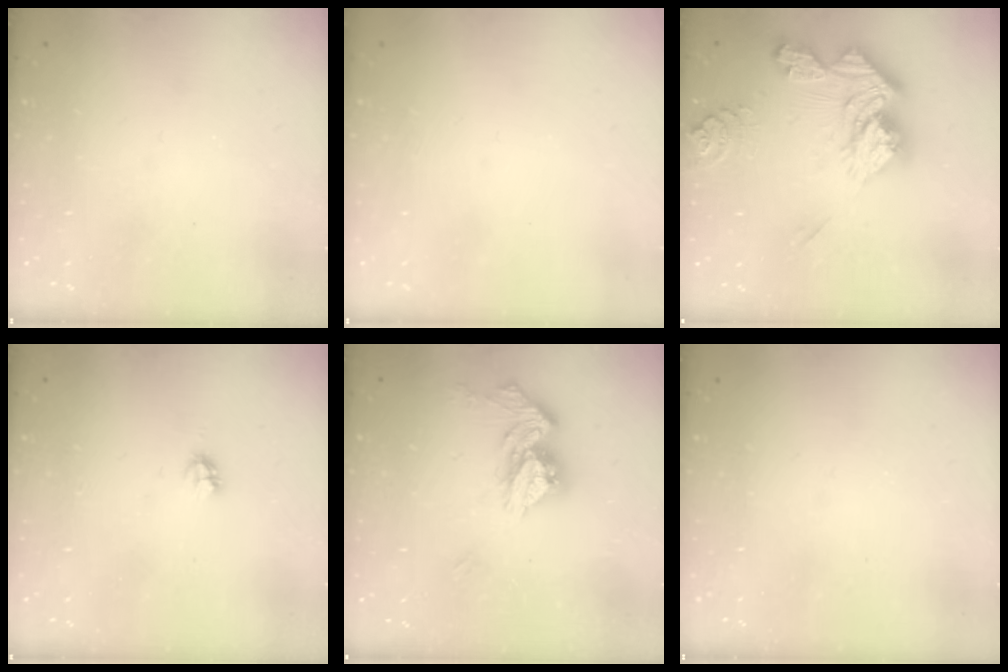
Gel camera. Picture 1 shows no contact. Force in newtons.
{"total": 0.0}
{"total": 16.8, "press": 16.8, "slide": 0.2}
{"total": 2.2, "press": 2.2, "slide": 0.2}
{"total": 11.7, "press": 11.7, "slide": 0.9}
{"total": 0.0}